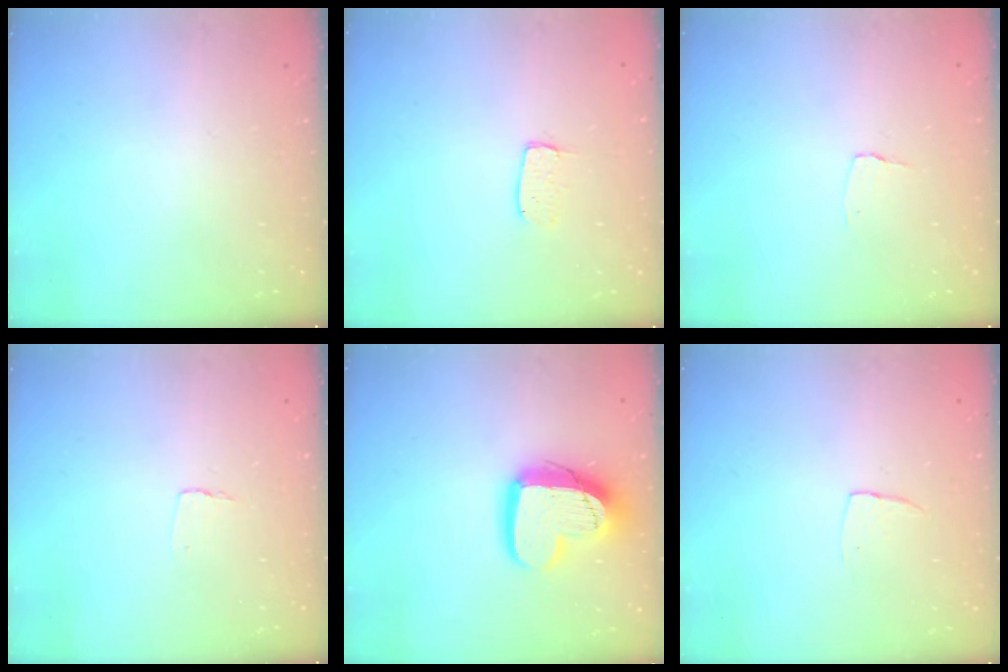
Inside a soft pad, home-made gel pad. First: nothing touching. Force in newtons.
{"total": 3.6, "press": 3.6, "slide": 0.2}
{"total": 2.6, "press": 2.6, "slide": 0.2}
{"total": 3.4, "press": 3.4, "slide": 0.3}
{"total": 16.0, "press": 15.9, "slide": 1.5}
{"total": 3.7, "press": 3.7, "slide": 0.2}